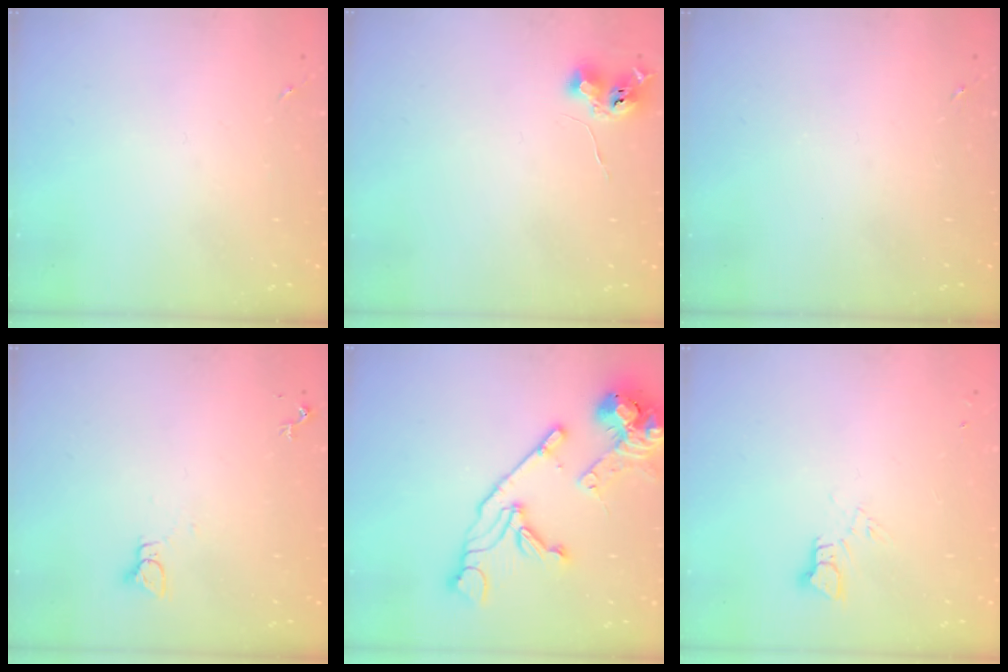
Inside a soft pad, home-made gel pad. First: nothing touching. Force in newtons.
{"total": 6.2, "press": 6.1, "slide": 0.8}
{"total": 0.0}
{"total": 2.2, "press": 2.2, "slide": 0.1}
{"total": 18.4, "press": 18.2, "slide": 2.3}
{"total": 3.4, "press": 3.4, "slide": 0.1}